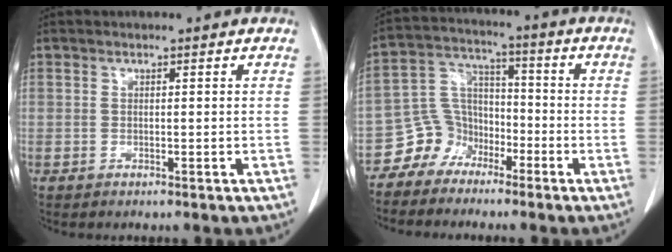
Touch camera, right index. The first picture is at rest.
{"total": 7.2, "force": [-4.7, 5.4, 0.3], "torque": [-0.001, 0.035, -0.089]}